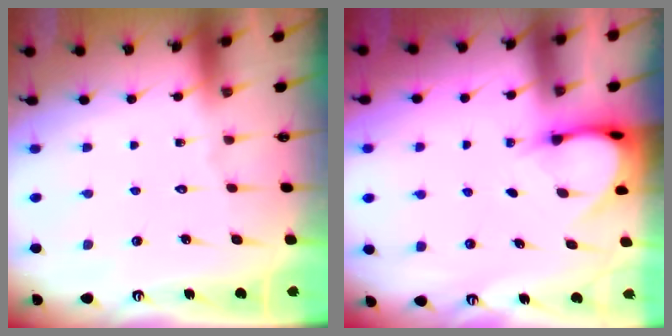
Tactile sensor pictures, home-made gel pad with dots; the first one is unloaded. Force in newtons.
{"total": 4.0, "press": 4.0, "slide": 0.4}